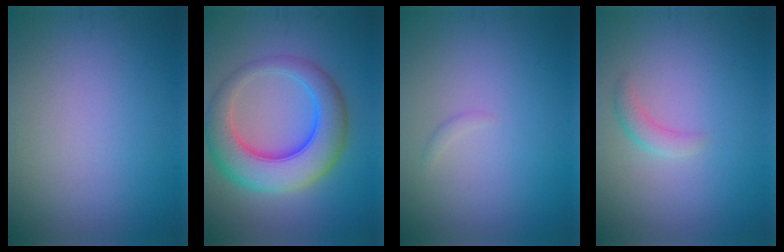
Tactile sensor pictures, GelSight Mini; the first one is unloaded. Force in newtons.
{"total": 8.6, "press": 8.6, "slide": 0.0}
{"total": 0.5, "press": 0.5, "slide": 0.1}
{"total": 1.5, "press": 1.5, "slide": 0.1}